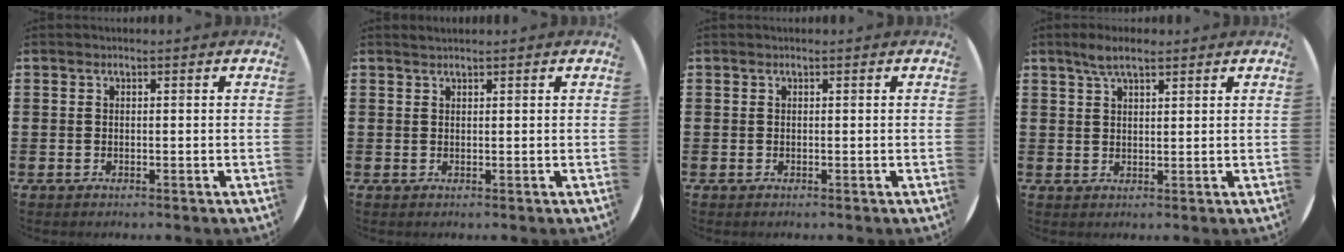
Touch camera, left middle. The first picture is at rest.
{"total": 0.5, "force": [0.5, -0.1, 0.0], "torque": [0.000, 0.000, 0.011]}
{"total": 0.0}
{"total": 3.5, "force": [2.6, 1.1, 2.1], "torque": [-0.038, 0.003, 0.045]}